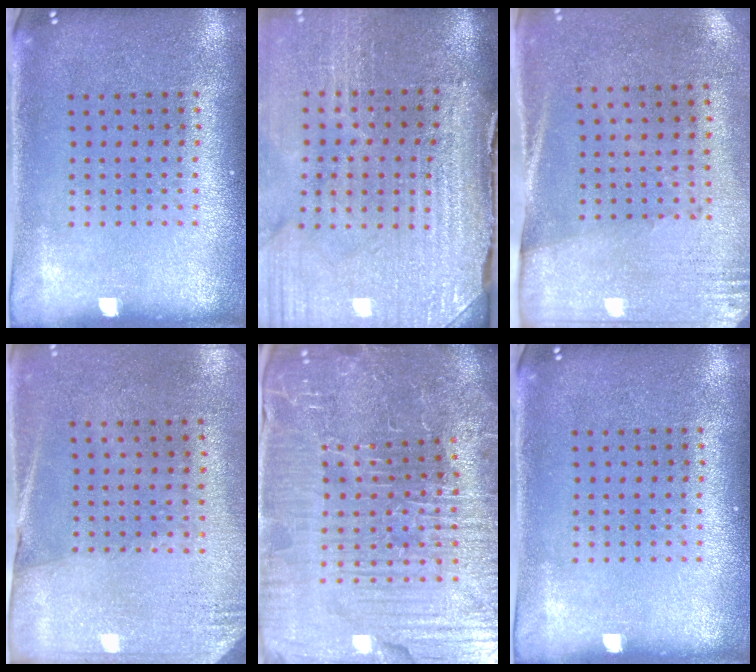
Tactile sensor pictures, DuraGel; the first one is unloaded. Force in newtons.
{"total": 4.3, "press": 3.7, "slide": 2.2}
{"total": 2.7, "press": 2.4, "slide": 1.3}
{"total": 2.7, "press": 2.4, "slide": 1.3}
{"total": 5.9, "press": 5.5, "slide": 1.9}
{"total": 0.0}